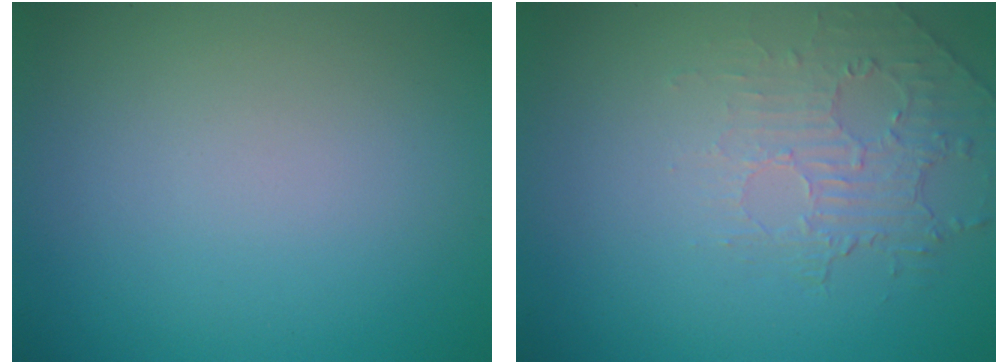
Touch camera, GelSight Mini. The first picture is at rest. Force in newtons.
{"total": 2.0, "press": 0.9, "slide": 1.8}